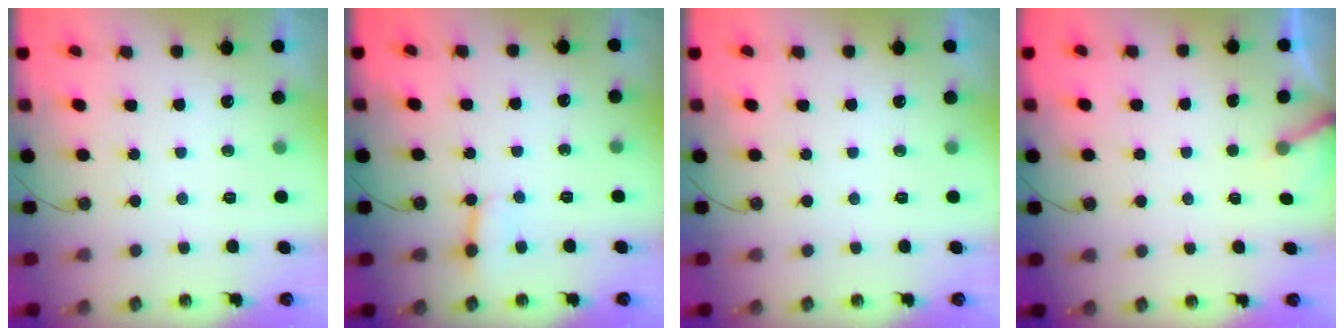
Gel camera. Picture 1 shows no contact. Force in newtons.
{"total": 4.1, "press": 4.1, "slide": 0.7}
{"total": 0.0}
{"total": 3.9, "press": 3.9, "slide": 0.2}